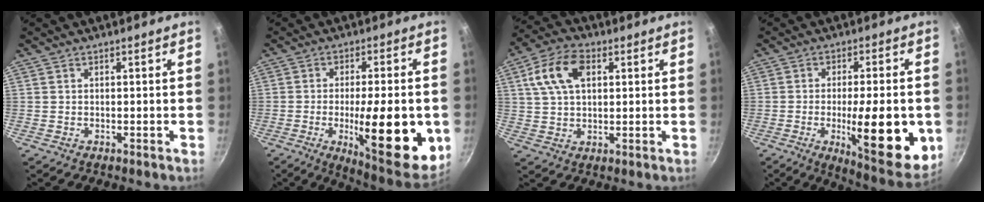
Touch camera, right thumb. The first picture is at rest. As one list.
[{"total": 20.3, "force": [-4.3, 5.9, 19.0], "torque": [-0.246, -0.020, -0.046]}, {"total": 10.7, "force": [3.4, 6.4, 7.9], "torque": [-0.147, 0.012, 0.059]}, {"total": 18.9, "force": [-4.0, 5.5, 17.7], "torque": [-0.231, -0.020, -0.043]}]